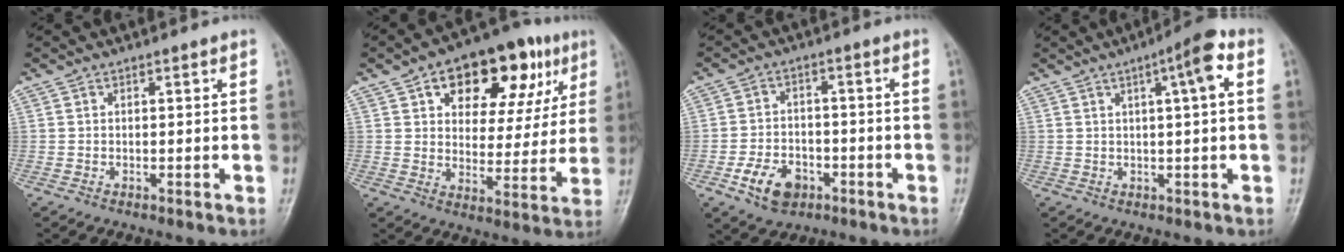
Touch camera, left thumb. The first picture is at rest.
{"total": 20.3, "force": [9.3, 11.4, 14.0], "torque": [-0.142, -0.002, 0.132]}
{"total": 7.7, "force": [-3.6, 5.3, 4.3], "torque": [-0.060, 0.018, -0.061]}
{"total": 6.5, "force": [2.0, 0.9, 6.1], "torque": [-0.096, 0.013, 0.025]}